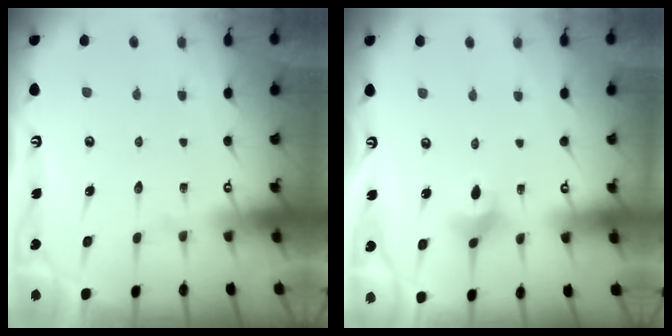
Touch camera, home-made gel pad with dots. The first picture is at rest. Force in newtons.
{"total": 4.1, "press": 4.0, "slide": 0.7}